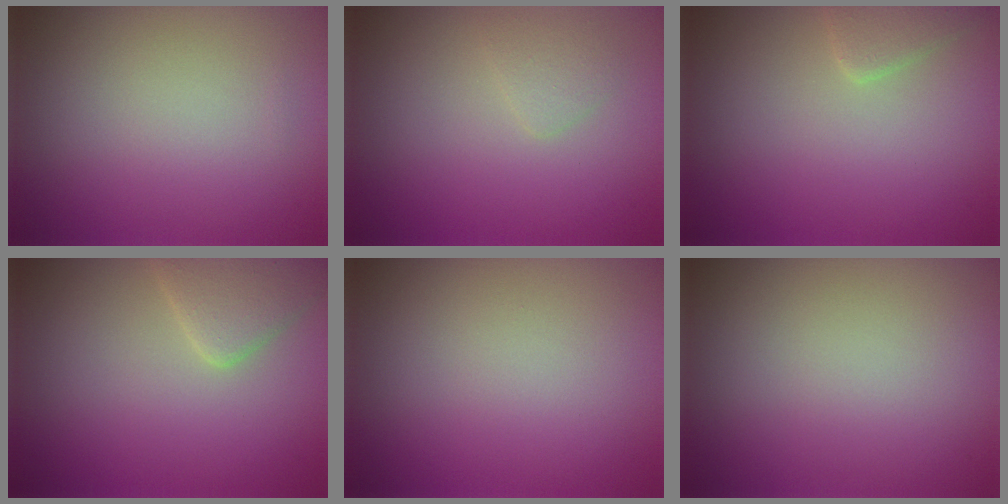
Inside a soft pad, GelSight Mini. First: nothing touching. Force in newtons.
{"total": 1.2, "press": 1.2, "slide": 0.1}
{"total": 1.6, "press": 1.6, "slide": 0.0}
{"total": 2.9, "press": 2.9, "slide": 0.2}
{"total": 0.0}
{"total": 0.0}